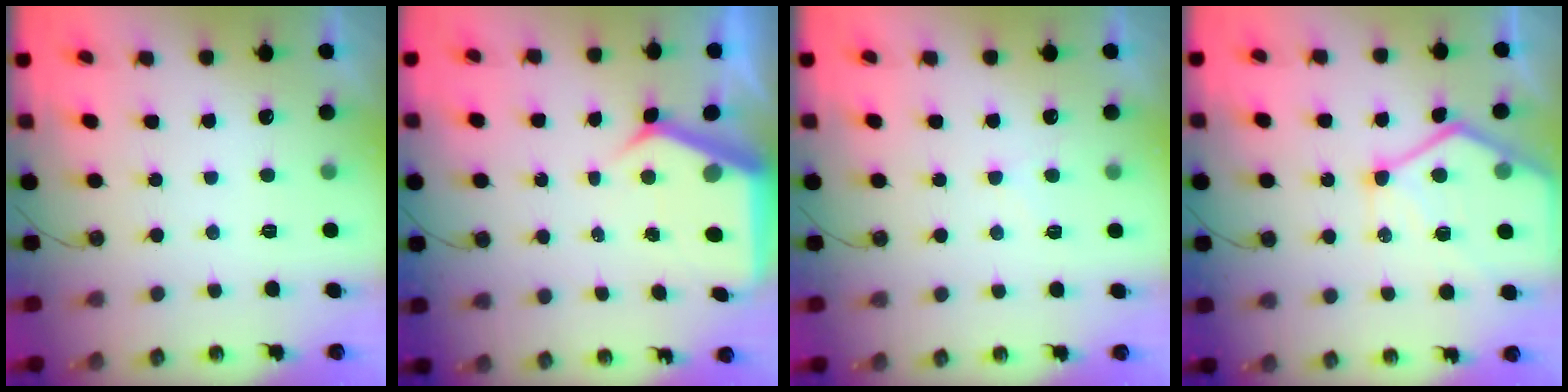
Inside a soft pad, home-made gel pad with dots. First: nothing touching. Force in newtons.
{"total": 6.2, "press": 6.1, "slide": 0.8}
{"total": 4.8, "press": 4.8, "slide": 0.6}
{"total": 15.7, "press": 15.7, "slide": 1.6}